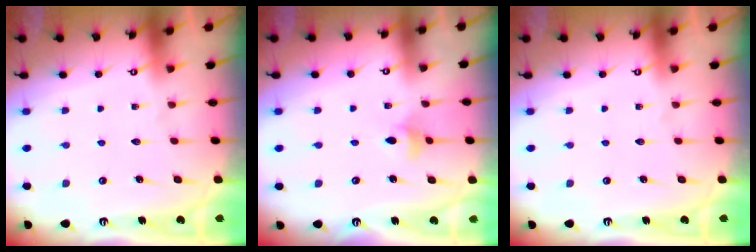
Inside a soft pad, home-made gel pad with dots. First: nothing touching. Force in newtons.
{"total": 4.3, "press": 4.2, "slide": 0.9}
{"total": 0.0}